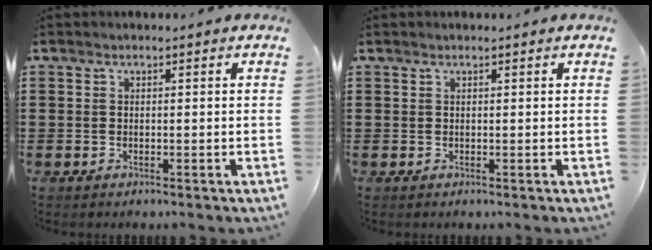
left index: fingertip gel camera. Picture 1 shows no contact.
{"total": 0.0}